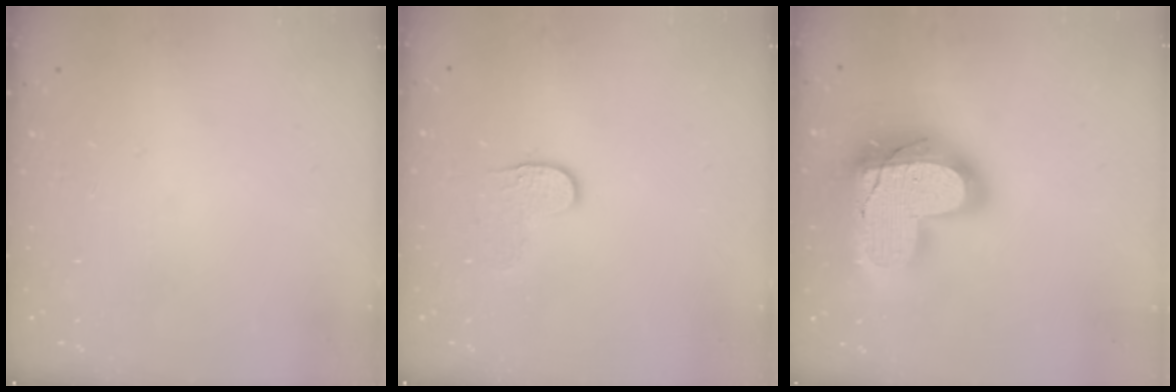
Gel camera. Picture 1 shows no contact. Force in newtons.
{"total": 4.2, "press": 4.2, "slide": 0.5}
{"total": 27.3, "press": 27.2, "slide": 2.0}